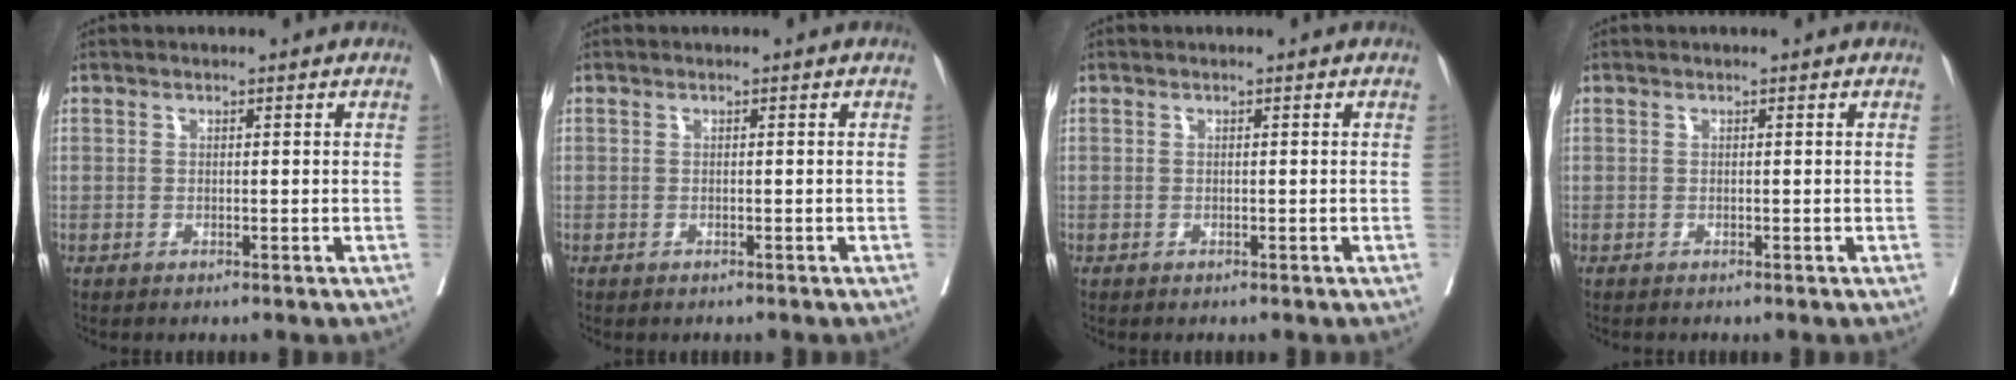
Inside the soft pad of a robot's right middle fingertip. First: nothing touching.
{"total": 0.8, "force": [-0.7, 0.3, 0.2], "torque": [-0.011, -0.002, -0.012]}
{"total": 0.0}
{"total": 0.0}